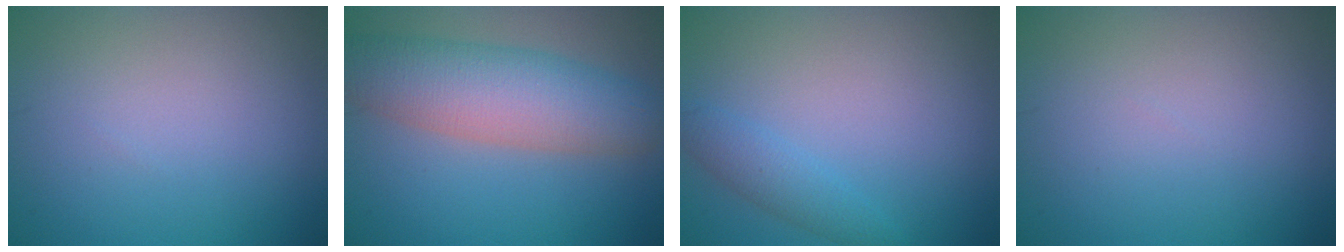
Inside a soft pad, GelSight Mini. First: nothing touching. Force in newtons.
{"total": 7.6, "press": 7.6, "slide": 0.5}
{"total": 2.0, "press": 2.0, "slide": 0.0}
{"total": 0.0}